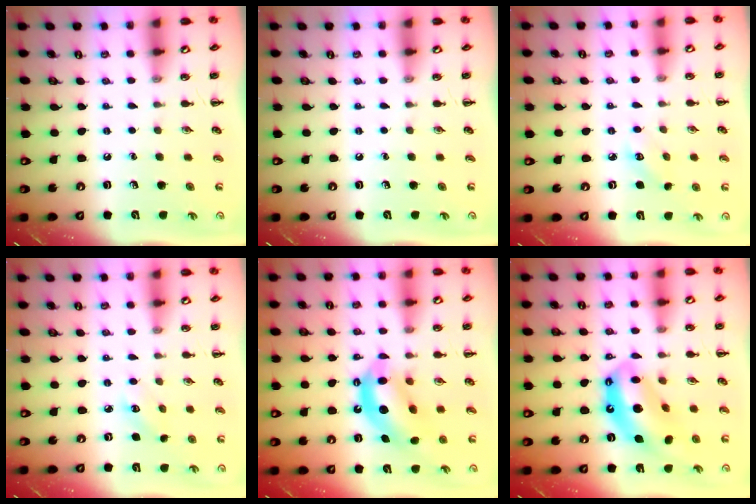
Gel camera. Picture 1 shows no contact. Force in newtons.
{"total": 0.0}
{"total": 3.2, "press": 3.1, "slide": 0.9}
{"total": 3.2, "press": 3.1, "slide": 0.9}
{"total": 12.0, "press": 11.5, "slide": 3.3}
{"total": 14.1, "press": 13.5, "slide": 4.0}